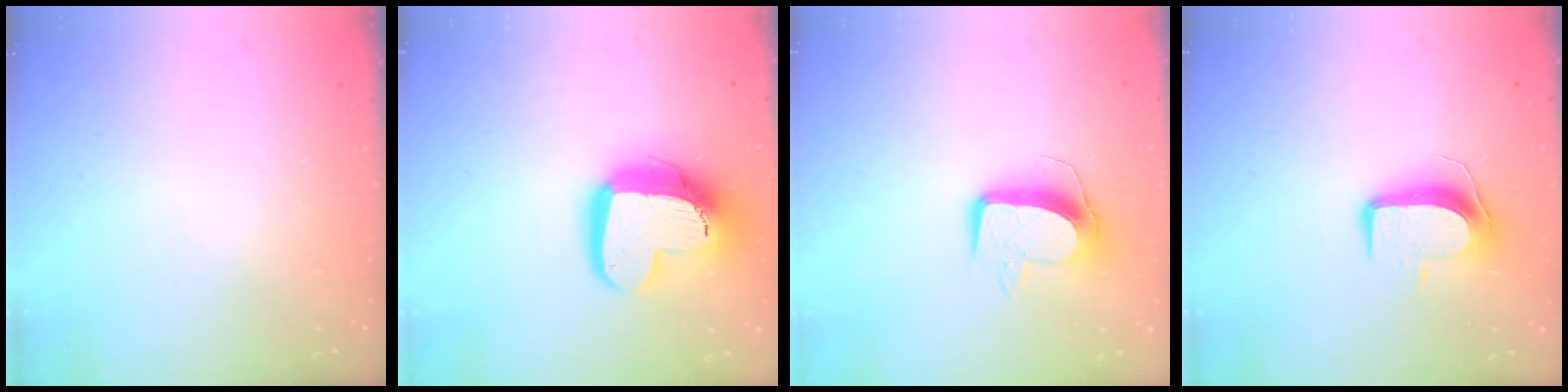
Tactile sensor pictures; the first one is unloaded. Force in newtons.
{"total": 16.6, "press": 16.5, "slide": 1.6}
{"total": 11.0, "press": 10.9, "slide": 0.7}
{"total": 9.3, "press": 9.2, "slide": 0.9}